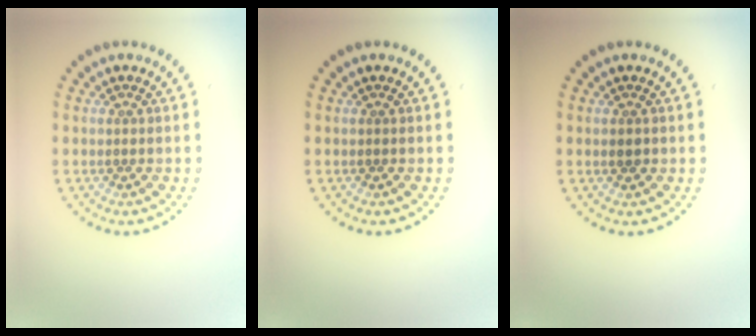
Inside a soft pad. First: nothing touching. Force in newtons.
{"total": 0.0}
{"total": 0.9, "press": 0.9, "slide": 0.0}